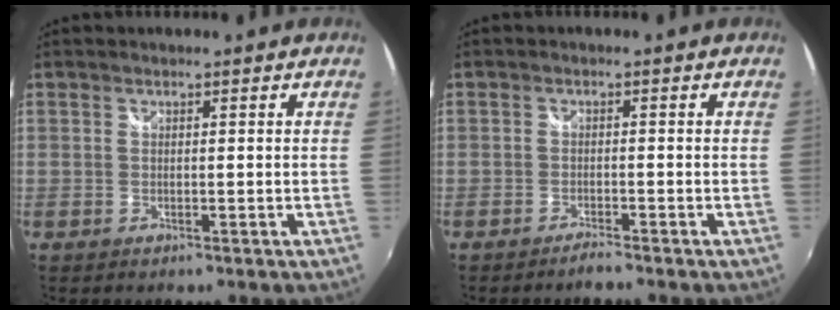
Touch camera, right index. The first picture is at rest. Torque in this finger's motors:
{"motor_torque": [0.13, -0.05, 0.15, 0.01]}